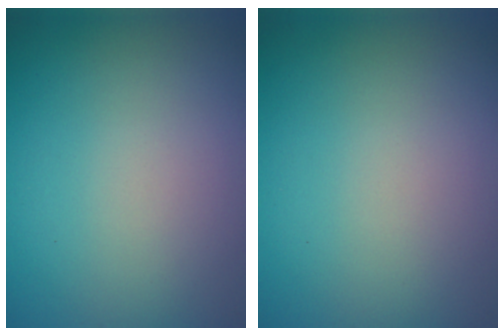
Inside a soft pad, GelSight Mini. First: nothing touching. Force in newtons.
{"total": 0.0}